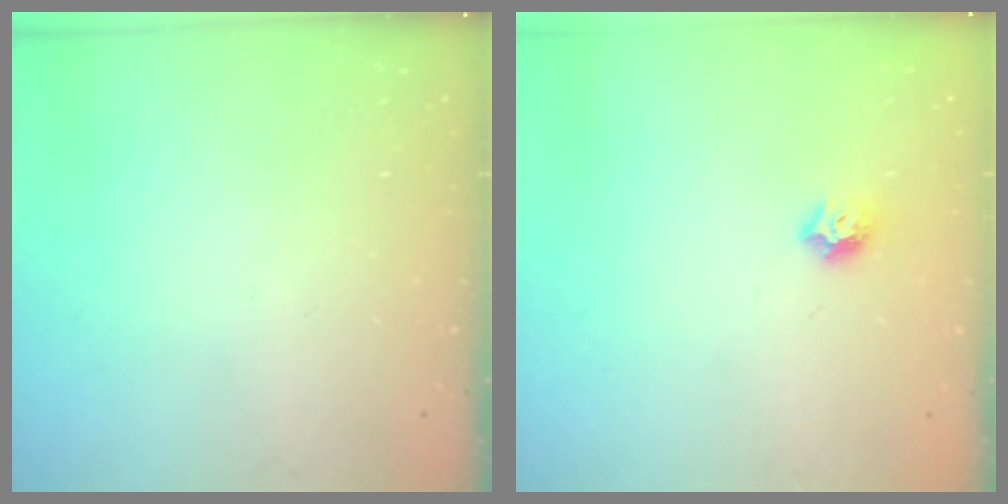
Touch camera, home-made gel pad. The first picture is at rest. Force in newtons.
{"total": 6.4, "press": 6.4, "slide": 0.8}